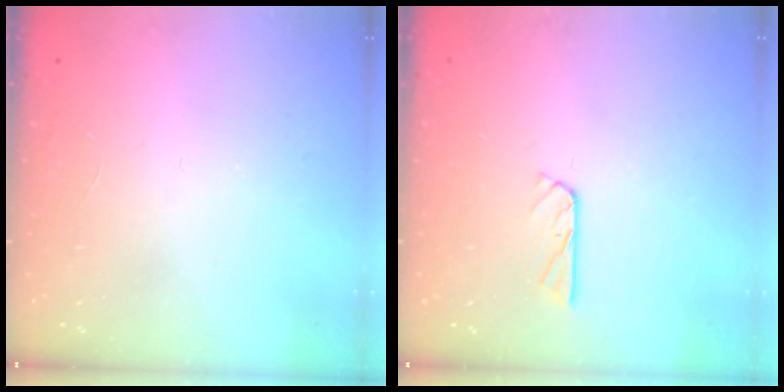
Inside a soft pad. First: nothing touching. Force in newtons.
{"total": 3.7, "press": 3.6, "slide": 0.4}